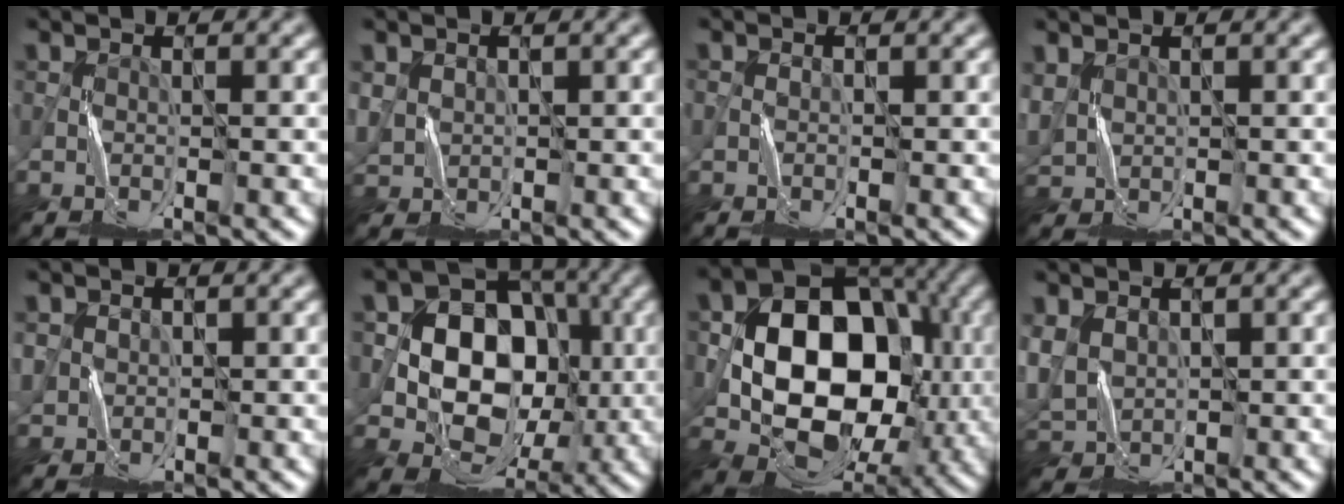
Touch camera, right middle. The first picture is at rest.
{"total": 1.8, "force": [0.8, 1.6, 0.3], "torque": [-0.020, 0.003, 0.020]}
{"total": 0.5, "force": [-0.2, 0.3, -0.4], "torque": [0.008, 0.001, -0.003]}
{"total": 2.3, "force": [1.0, 1.7, 1.1], "torque": [-0.038, 0.002, 0.026]}
{"total": 1.5, "force": [0.3, 1.4, -0.2], "torque": [0.003, -0.001, 0.007]}
{"total": 10.8, "force": [0.0, 8.9, 6.2], "torque": [-0.081, 0.008, -0.010]}
{"total": 14.8, "force": [-0.5, 11.0, 9.9], "torque": [-0.134, -0.004, -0.003]}
{"total": 3.9, "force": [0.8, 3.1, 2.1], "torque": [-0.070, -0.001, 0.018]}